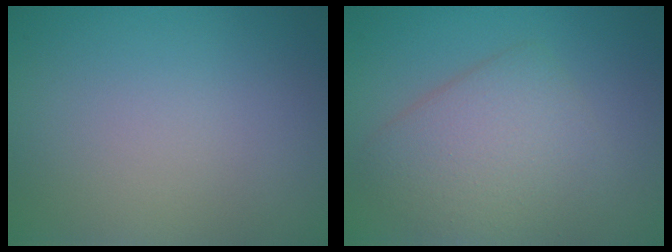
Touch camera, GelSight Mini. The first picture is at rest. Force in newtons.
{"total": 4.6, "press": 4.6, "slide": 0.1}